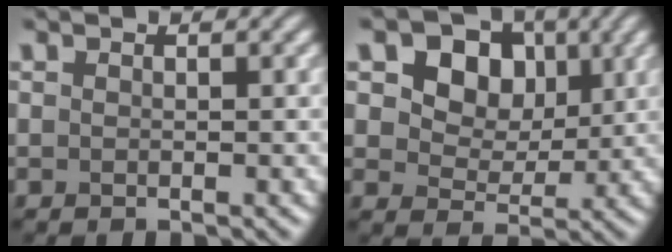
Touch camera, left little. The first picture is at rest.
{"total": 9.1, "force": [3.8, 6.8, 4.8], "torque": [-0.097, 0.006, 0.057]}